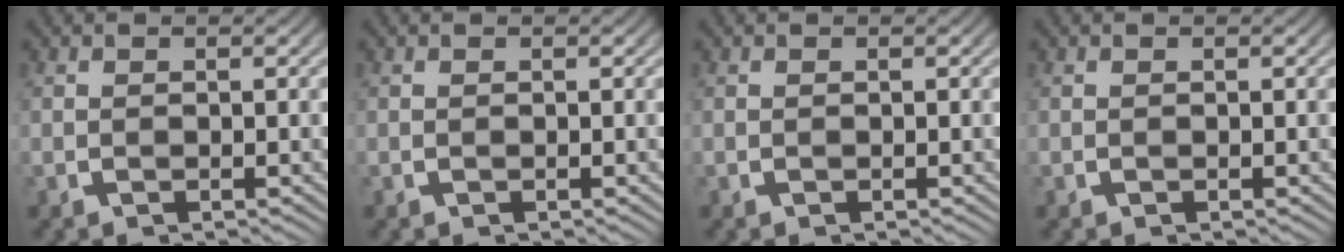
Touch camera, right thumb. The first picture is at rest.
{"total": 0.0}
{"total": 0.0}
{"total": 0.0}